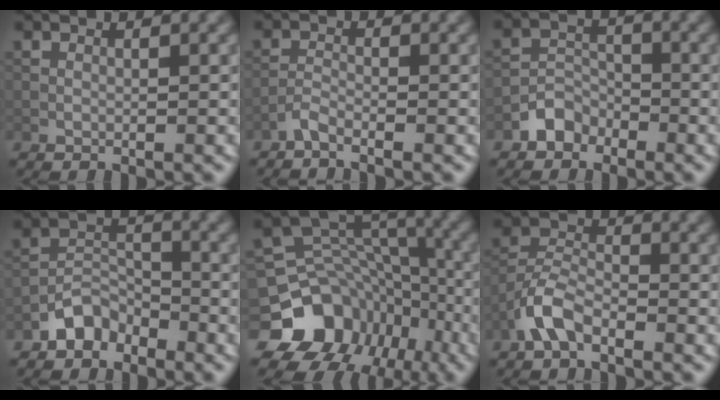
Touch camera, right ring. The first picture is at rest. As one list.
[{"total": 1.4, "force": [-1.3, 0.2, 0.6], "torque": [-0.014, 0.003, -0.032]}, {"total": 2.6, "force": [-1.9, 1.6, 0.6], "torque": [-0.003, 0.012, -0.040]}, {"total": 3.4, "force": [-2.6, 1.8, 1.1], "torque": [-0.013, 0.012, -0.054]}, {"total": 13.2, "force": [-7.5, 10.1, 4.0], "torque": [-0.091, 0.020, -0.120]}, {"total": 3.7, "force": [-2.5, 1.6, 2.1], "torque": [-0.041, 0.012, -0.059]}]